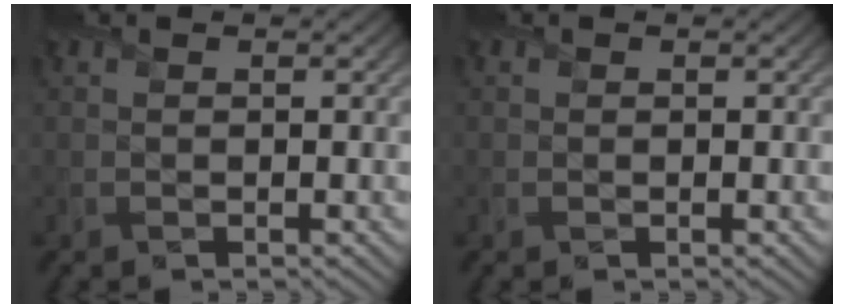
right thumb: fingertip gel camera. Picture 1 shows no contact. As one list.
[{"total": 0.0}]